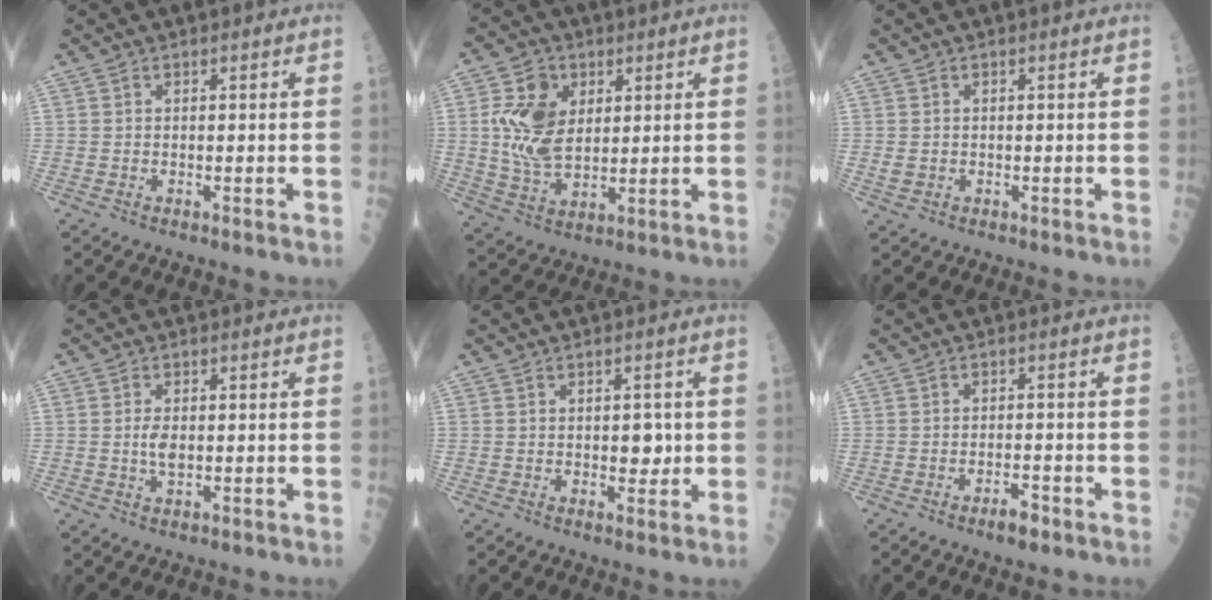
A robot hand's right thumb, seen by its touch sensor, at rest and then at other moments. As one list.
[{"total": 11.7, "force": [2.6, 7.8, 8.3], "torque": [-0.139, -0.010, 0.053]}, {"total": 1.4, "force": [-0.1, 1.2, 0.7], "torque": [-0.007, 0.003, 0.004]}, {"total": 3.0, "force": [0.0, 1.5, 2.6], "torque": [-0.045, -0.002, 0.002]}, {"total": 3.4, "force": [0.0, 2.2, 2.6], "torque": [-0.013, 0.000, 0.002]}, {"total": 3.0, "force": [-1.9, 1.1, 2.0], "torque": [-0.024, 0.014, -0.031]}]